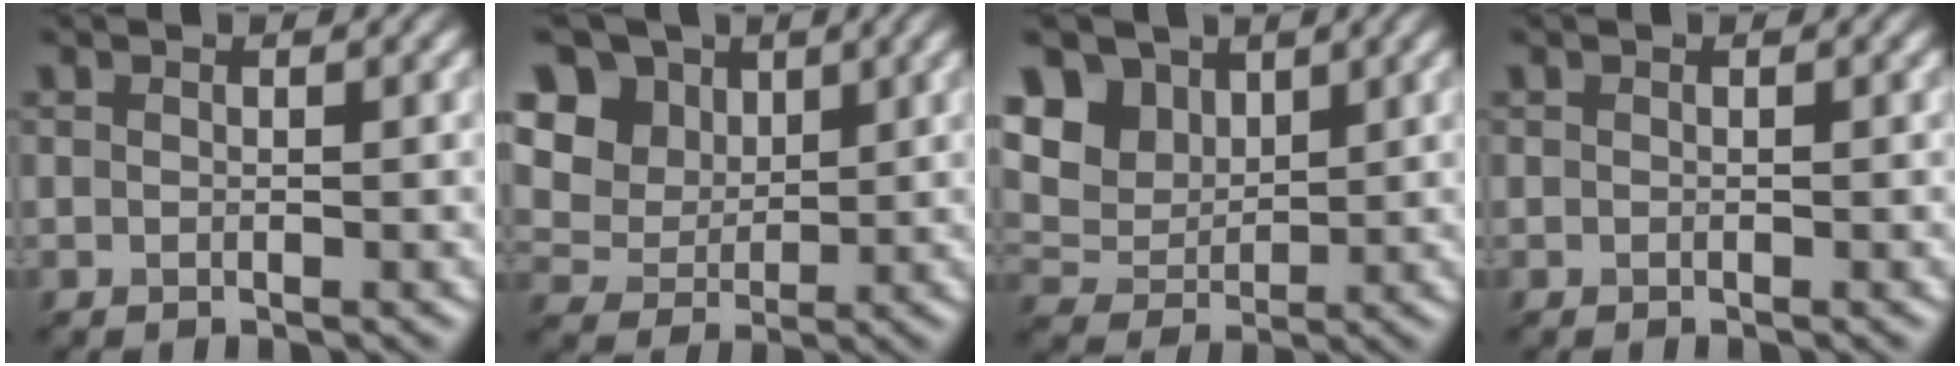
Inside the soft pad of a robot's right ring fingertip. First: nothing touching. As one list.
[{"total": 9.6, "force": [5.0, 7.3, 3.5], "torque": [-0.120, 0.029, 0.110]}, {"total": 8.4, "force": [4.7, 6.1, 3.2], "torque": [-0.115, 0.024, 0.104]}, {"total": 0.0}]